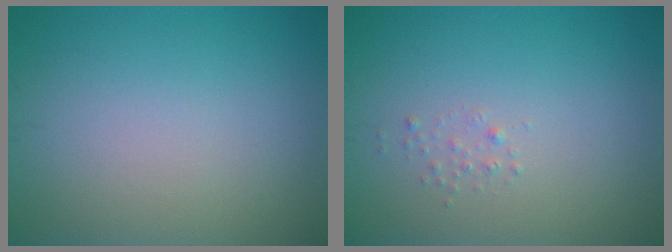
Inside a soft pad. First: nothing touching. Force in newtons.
{"total": 0.6, "press": 0.6, "slide": 0.0}